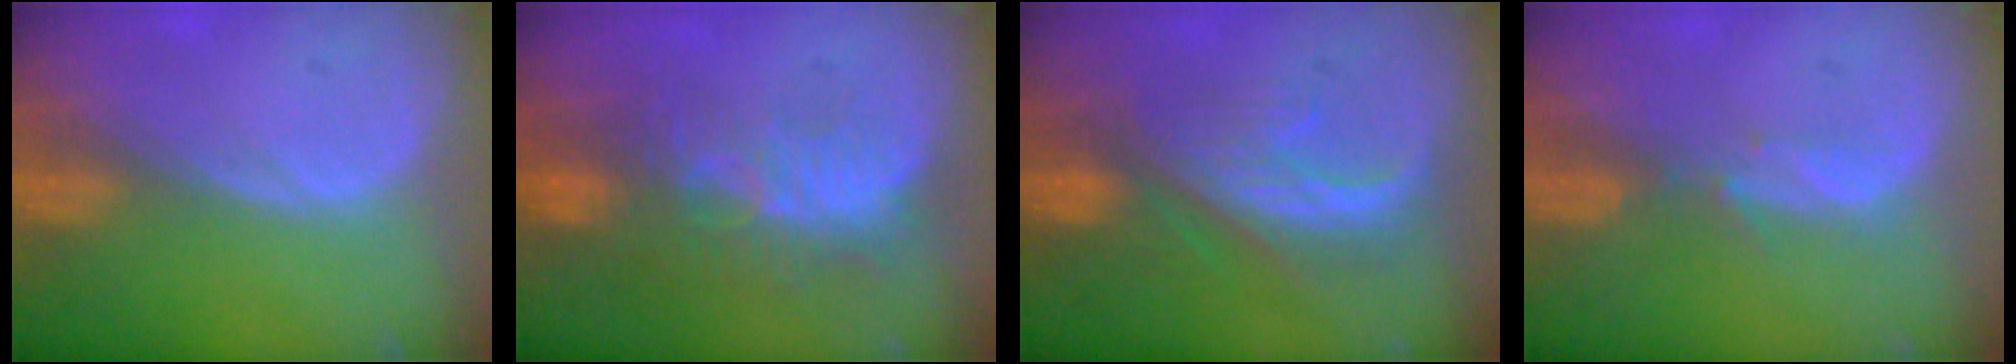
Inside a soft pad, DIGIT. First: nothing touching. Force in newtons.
{"total": 9.1, "press": 8.3, "slide": 3.9}
{"total": 8.1, "press": 7.7, "slide": 2.5}
{"total": 1.9, "press": 1.8, "slide": 0.7}